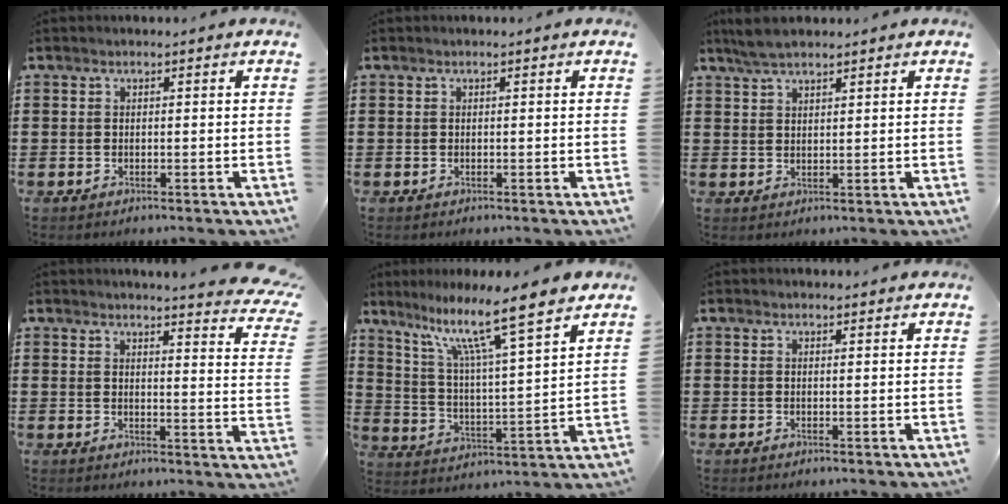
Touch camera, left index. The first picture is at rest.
{"total": 0.0}
{"total": 3.6, "force": [3.0, 0.9, 1.8], "torque": [-0.042, 0.002, 0.056]}
{"total": 3.6, "force": [3.4, -0.6, 1.1], "torque": [-0.031, -0.026, 0.056]}
{"total": 10.9, "force": [8.5, 0.1, 6.9], "torque": [-0.146, -0.054, 0.133]}
{"total": 1.1, "force": [1.1, 0.1, 0.1], "torque": [-0.004, 0.000, 0.021]}